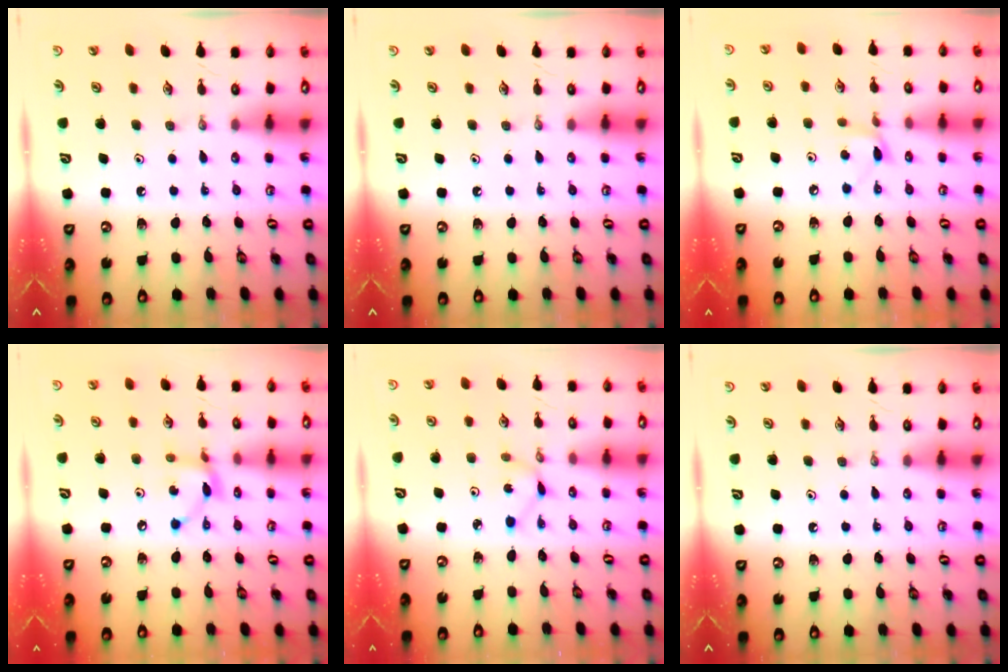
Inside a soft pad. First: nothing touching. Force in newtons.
{"total": 0.0}
{"total": 4.7, "press": 4.7, "slide": 0.6}
{"total": 6.4, "press": 6.4, "slide": 0.2}
{"total": 1.6, "press": 1.6, "slide": 0.2}
{"total": 0.0}